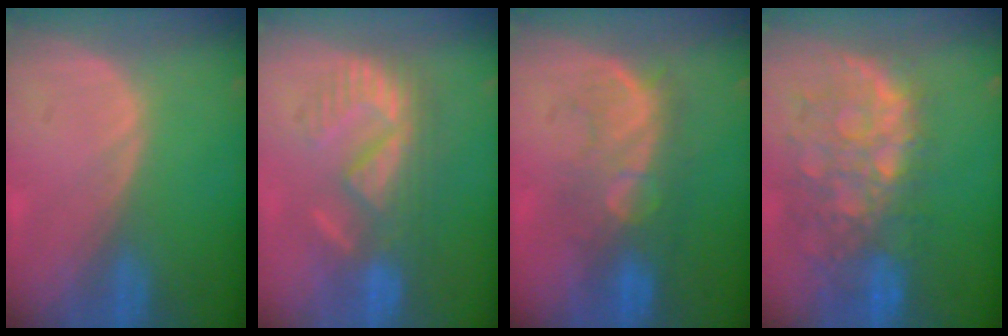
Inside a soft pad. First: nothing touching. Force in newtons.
{"total": 8.7, "press": 8.5, "slide": 1.7}
{"total": 8.0, "press": 7.9, "slide": 1.6}
{"total": 11.2, "press": 9.7, "slide": 5.5}